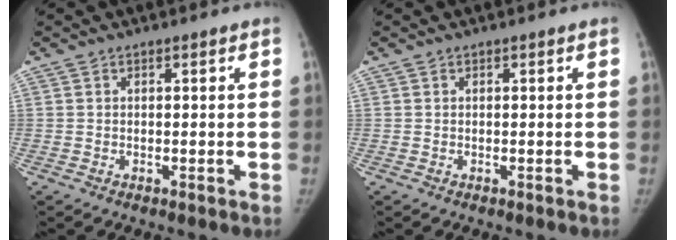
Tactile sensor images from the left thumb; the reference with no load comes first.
{"total": 0.0}